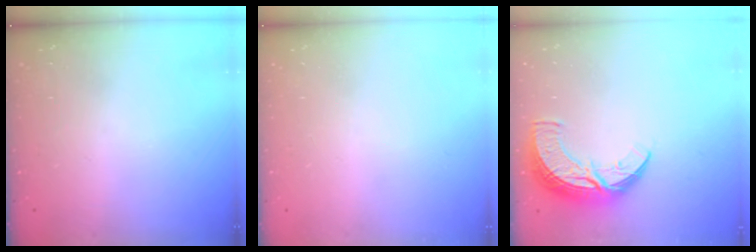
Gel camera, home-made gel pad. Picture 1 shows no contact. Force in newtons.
{"total": 0.0}
{"total": 10.9, "press": 10.9, "slide": 0.8}